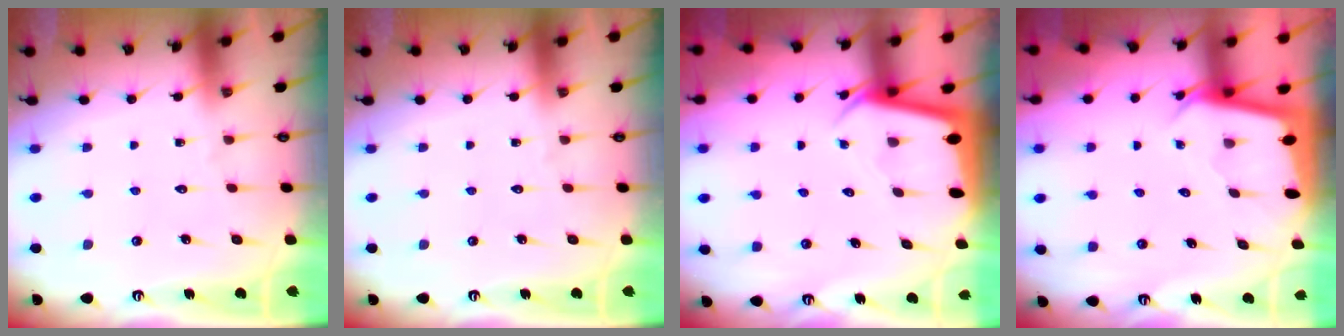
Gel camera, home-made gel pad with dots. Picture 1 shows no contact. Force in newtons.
{"total": 0.0}
{"total": 2.4, "press": 2.4, "slide": 0.1}
{"total": 2.1, "press": 2.1, "slide": 0.0}